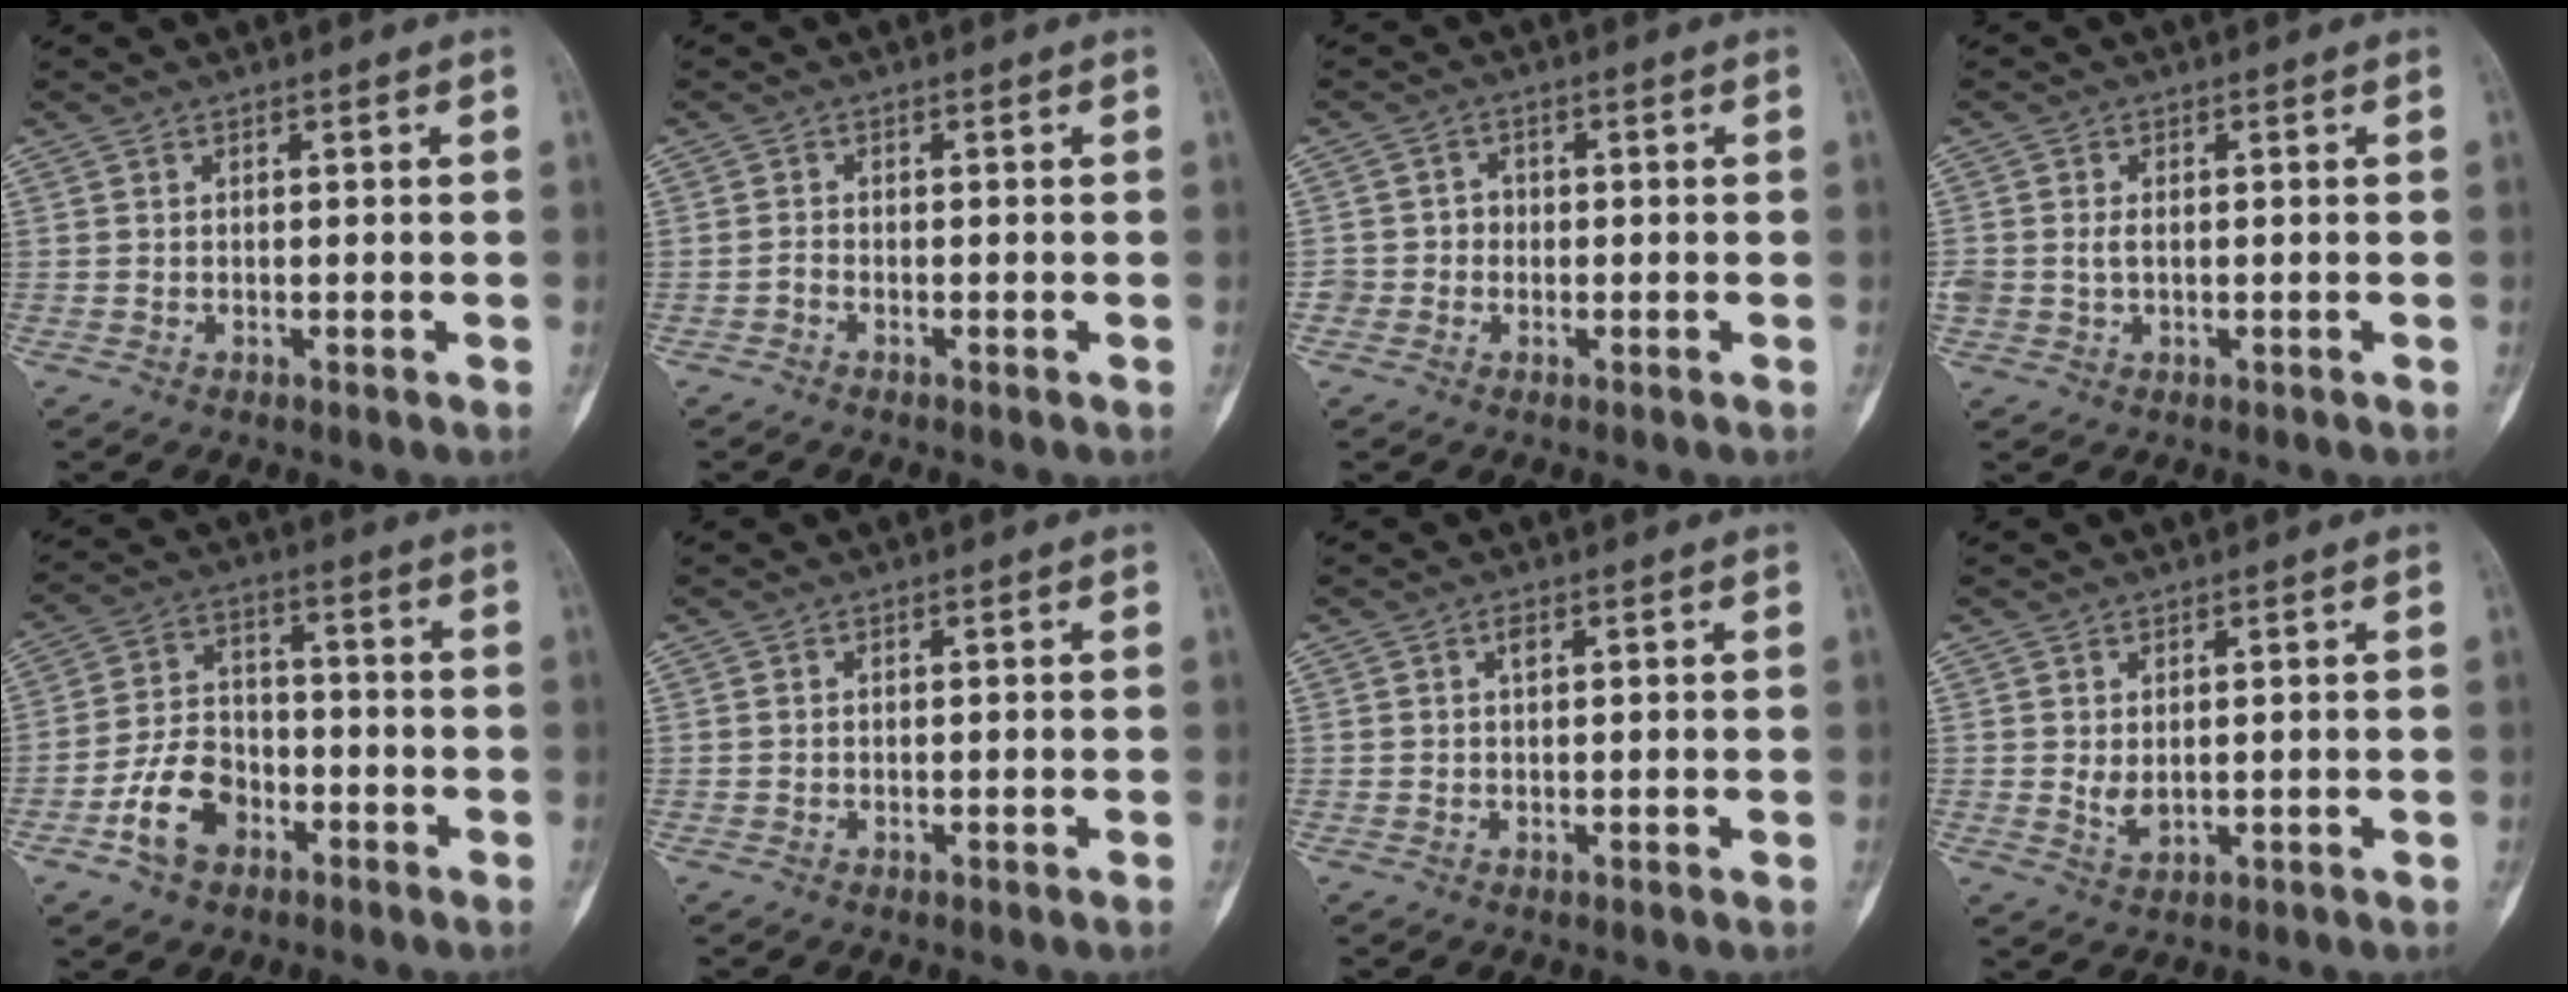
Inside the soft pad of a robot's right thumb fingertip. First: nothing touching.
{"total": 0.8, "force": [-0.7, 0.2, 0.4], "torque": [-0.010, 0.002, -0.017]}
{"total": 2.9, "force": [-0.7, 2.7, 0.4], "torque": [0.019, 0.013, -0.020]}
{"total": 2.3, "force": [0.0, 1.7, 1.6], "torque": [-0.031, 0.001, 0.004]}
{"total": 10.2, "force": [-4.8, 7.0, 5.6], "torque": [-0.082, 0.036, -0.087]}
{"total": 0.0}
{"total": 1.1, "force": [0.4, 0.6, 0.8], "torque": [-0.009, 0.002, 0.005]}
{"total": 2.4, "force": [0.4, 1.4, 1.9], "torque": [-0.030, -0.008, 0.014]}